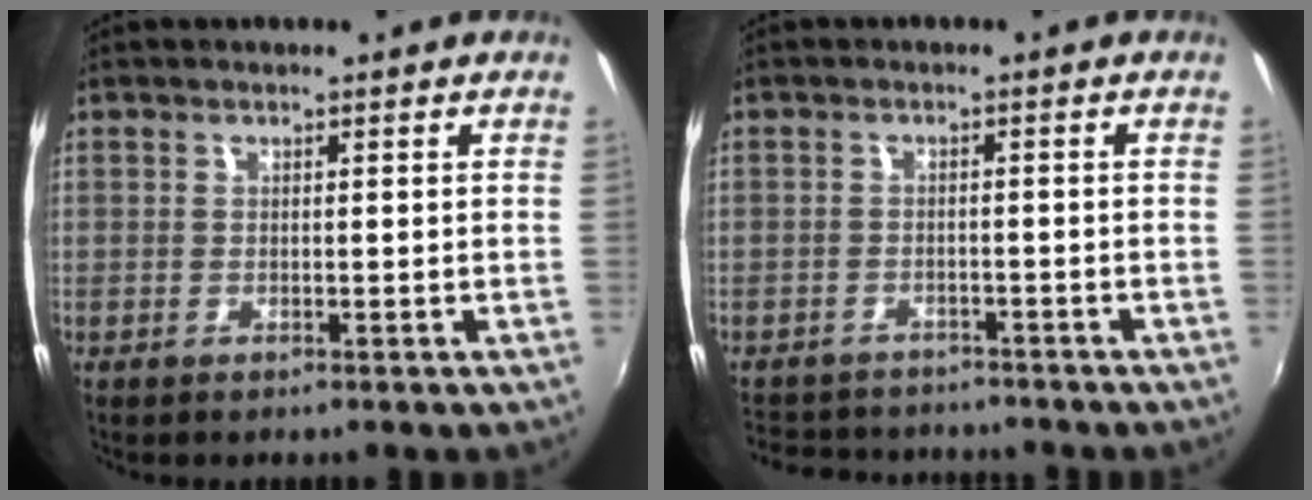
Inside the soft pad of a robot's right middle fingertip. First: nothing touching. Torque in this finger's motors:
{"motor_torque": [0.32, -0.36, -0.02, -0.03]}